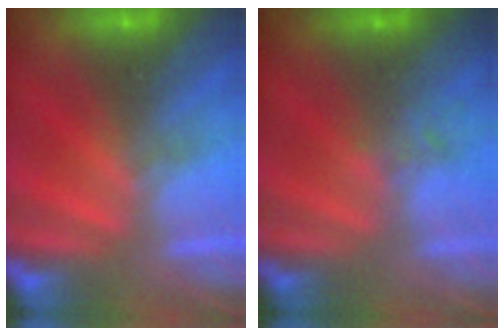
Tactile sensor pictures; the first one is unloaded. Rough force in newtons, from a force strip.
{"total": 1.7}